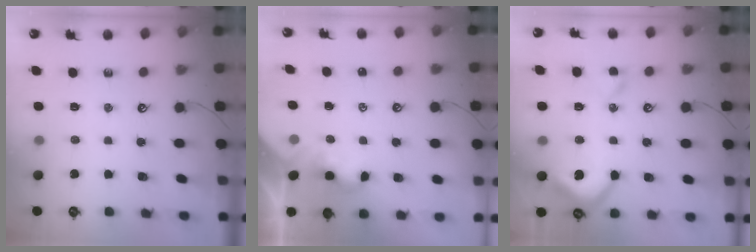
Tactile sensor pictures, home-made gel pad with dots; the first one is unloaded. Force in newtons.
{"total": 2.4, "press": 2.4, "slide": 0.2}
{"total": 10.0, "press": 9.9, "slide": 1.2}